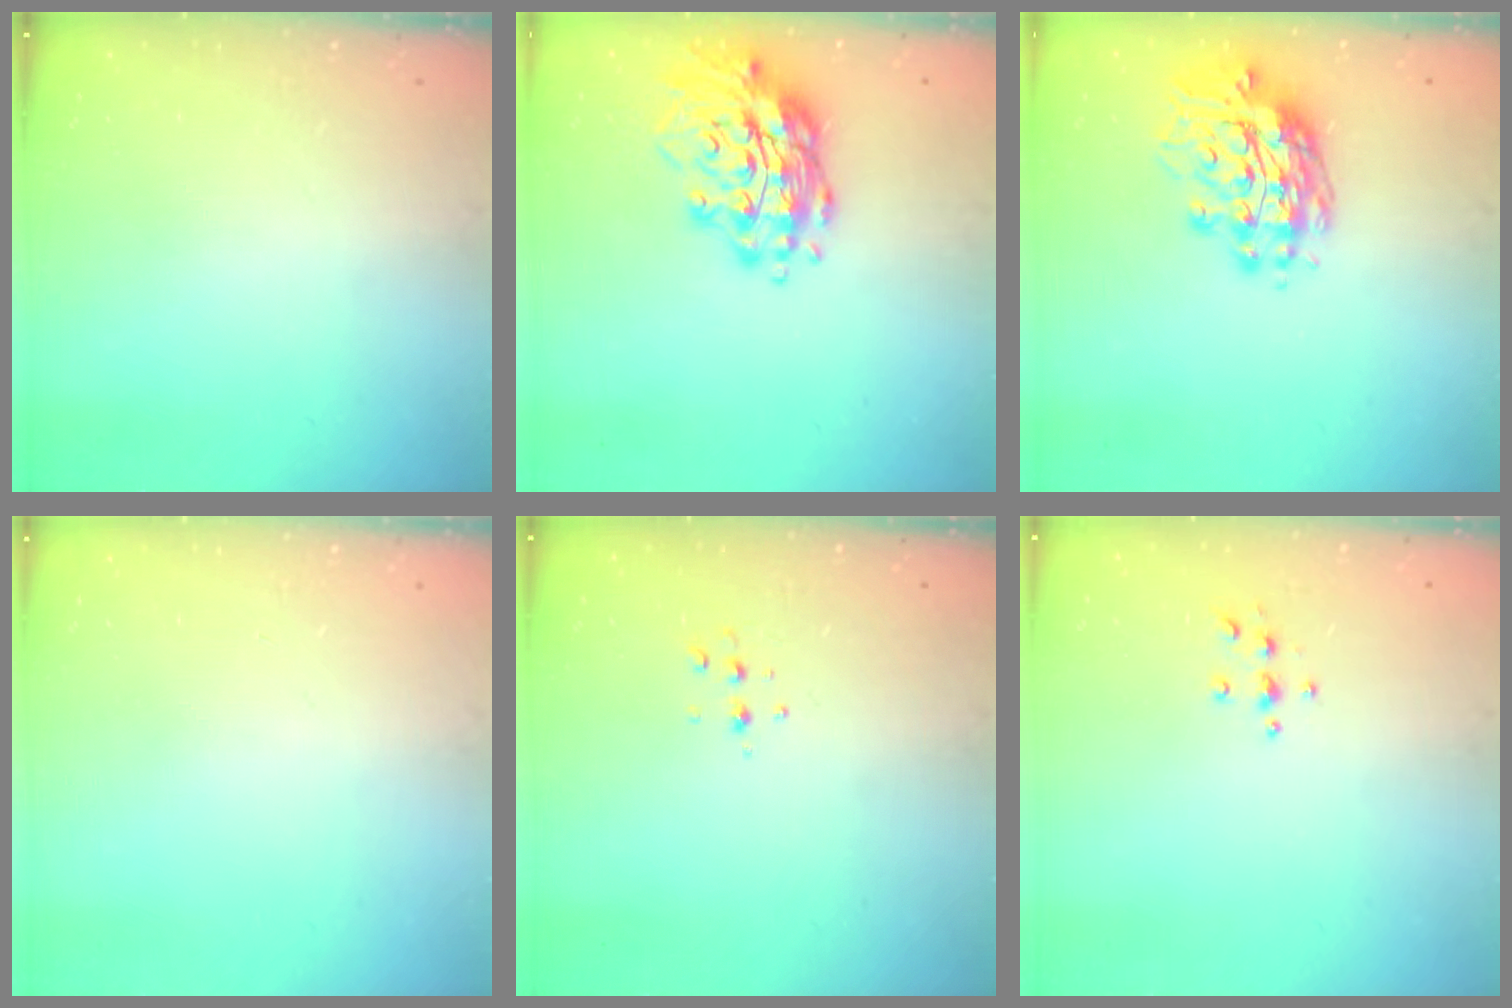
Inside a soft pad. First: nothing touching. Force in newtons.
{"total": 16.9, "press": 16.6, "slide": 3.1}
{"total": 14.9, "press": 14.8, "slide": 1.5}
{"total": 0.0}
{"total": 4.7, "press": 4.6, "slide": 1.0}
{"total": 4.6, "press": 4.6, "slide": 0.5}